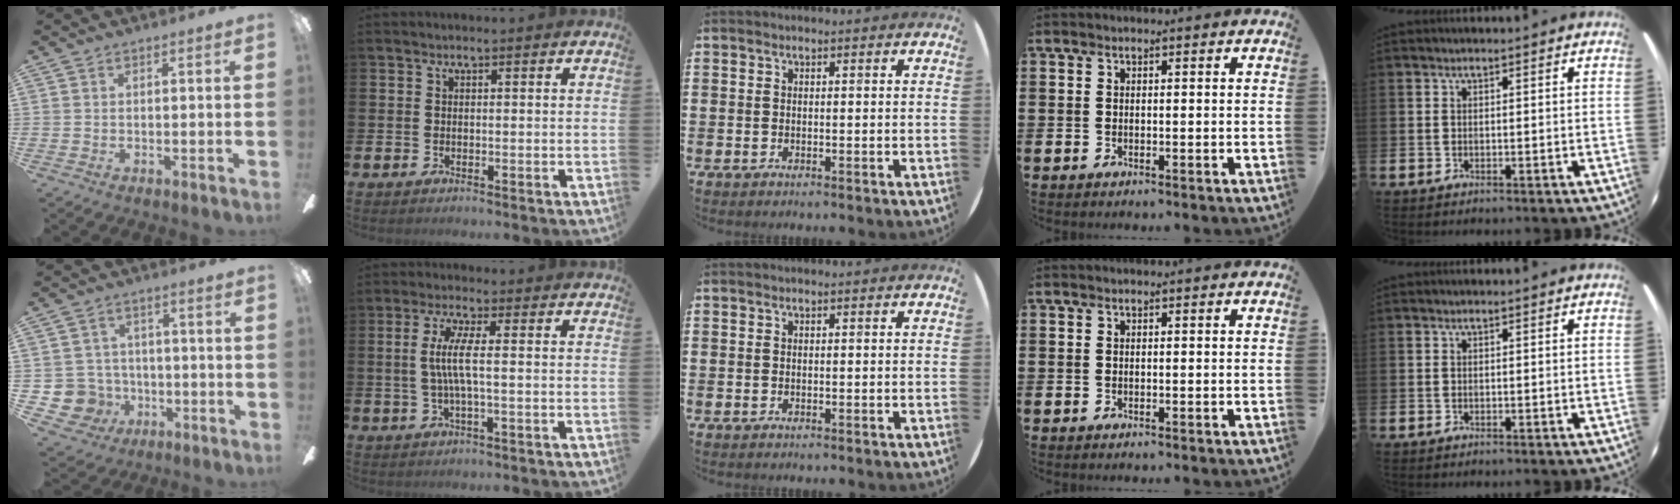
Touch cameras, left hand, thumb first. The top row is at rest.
{"thumb": {"total": 8.2, "force": [-2.0, 7.8, 1.6], "torque": [-0.073, 0.018, -0.030]}, "index": {"total": 4.9, "force": [0.2, 0.5, 4.8], "torque": [-0.097, -0.003, -0.001]}}